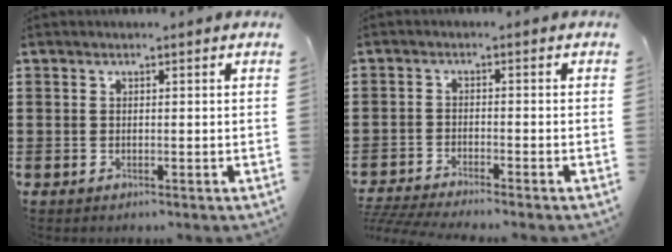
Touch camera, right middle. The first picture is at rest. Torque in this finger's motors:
{"motor_torque": [1.38, -0.76, 0.65, 0.21]}